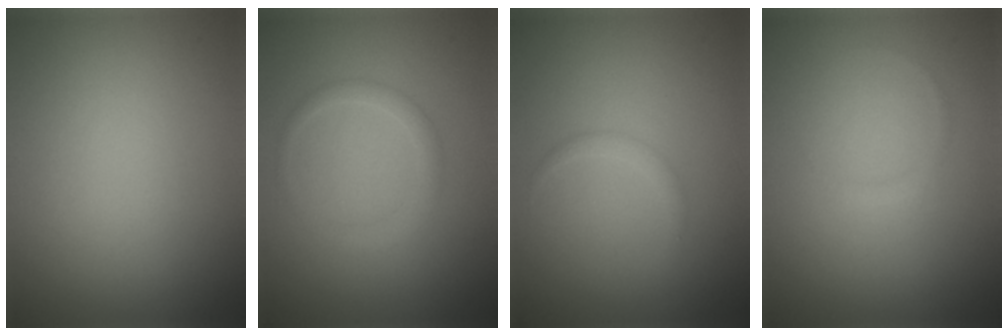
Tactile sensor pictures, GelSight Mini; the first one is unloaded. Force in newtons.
{"total": 1.6, "press": 1.6, "slide": 0.1}
{"total": 1.0, "press": 1.0, "slide": 0.0}
{"total": 1.2, "press": 1.2, "slide": 0.2}